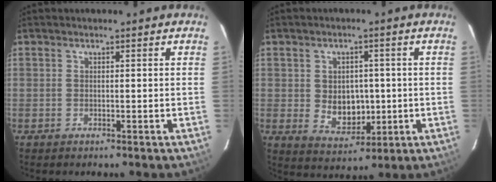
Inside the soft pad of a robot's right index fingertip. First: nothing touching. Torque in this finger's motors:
{"motor_torque": [0.44, -0.22, 0.19, 0.04]}